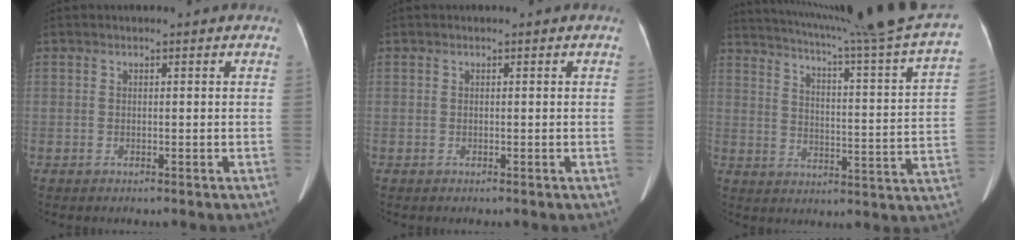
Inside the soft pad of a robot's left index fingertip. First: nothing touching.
{"total": 0.0}
{"total": 25.9, "force": [22.5, -2.2, 12.7], "torque": [-0.204, -0.075, 0.285]}